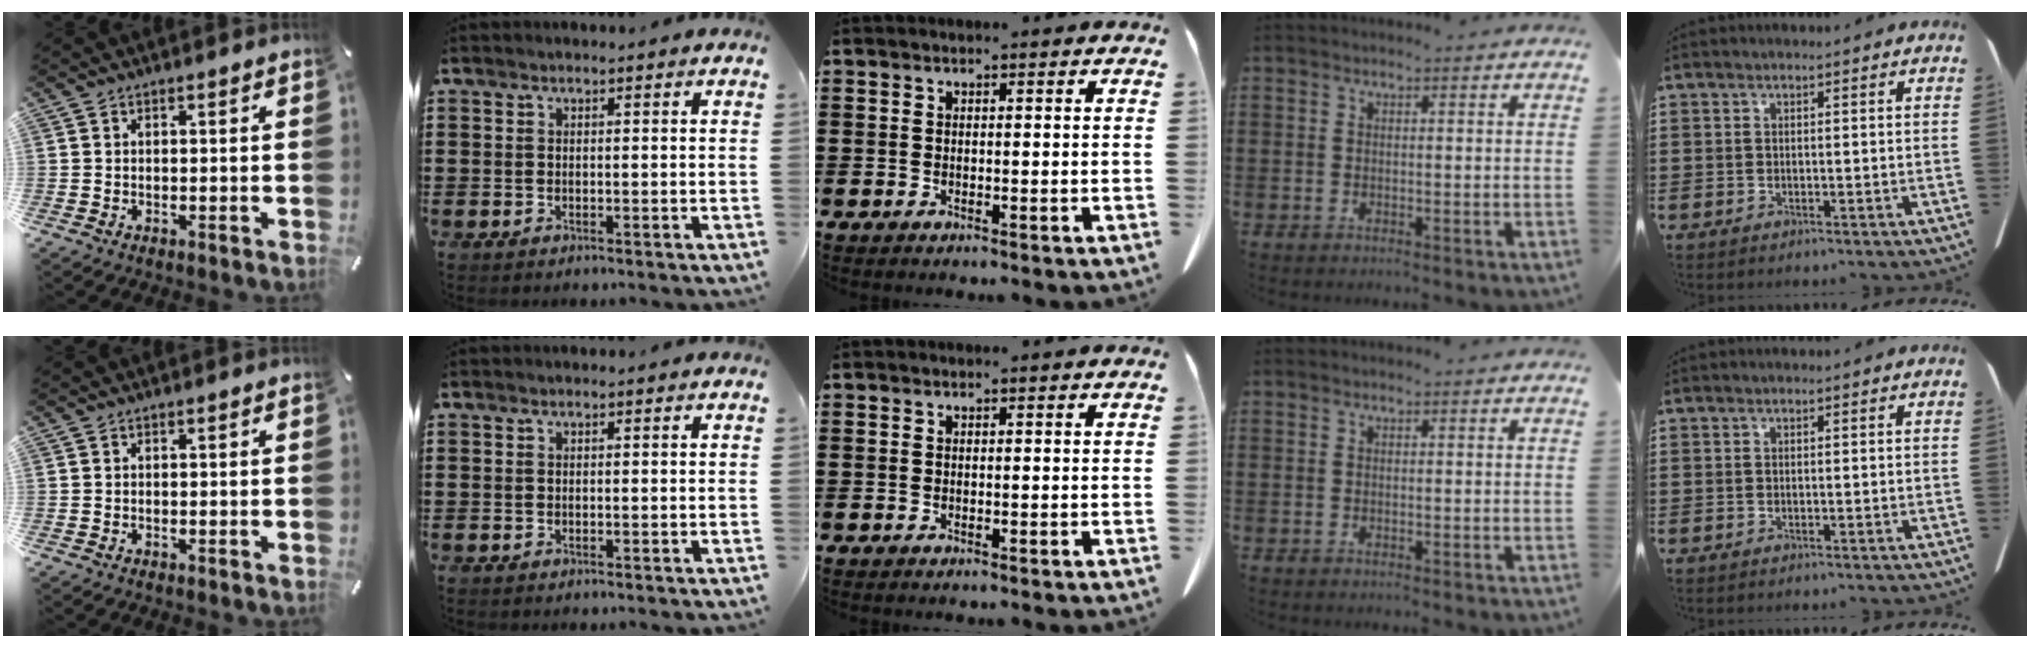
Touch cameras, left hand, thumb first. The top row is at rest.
{}